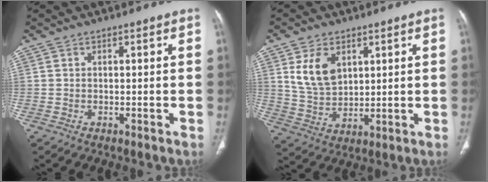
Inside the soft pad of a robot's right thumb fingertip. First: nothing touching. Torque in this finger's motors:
{"motor_torque": [0.84, 1.42, 0.26, 0.11, 0.20]}